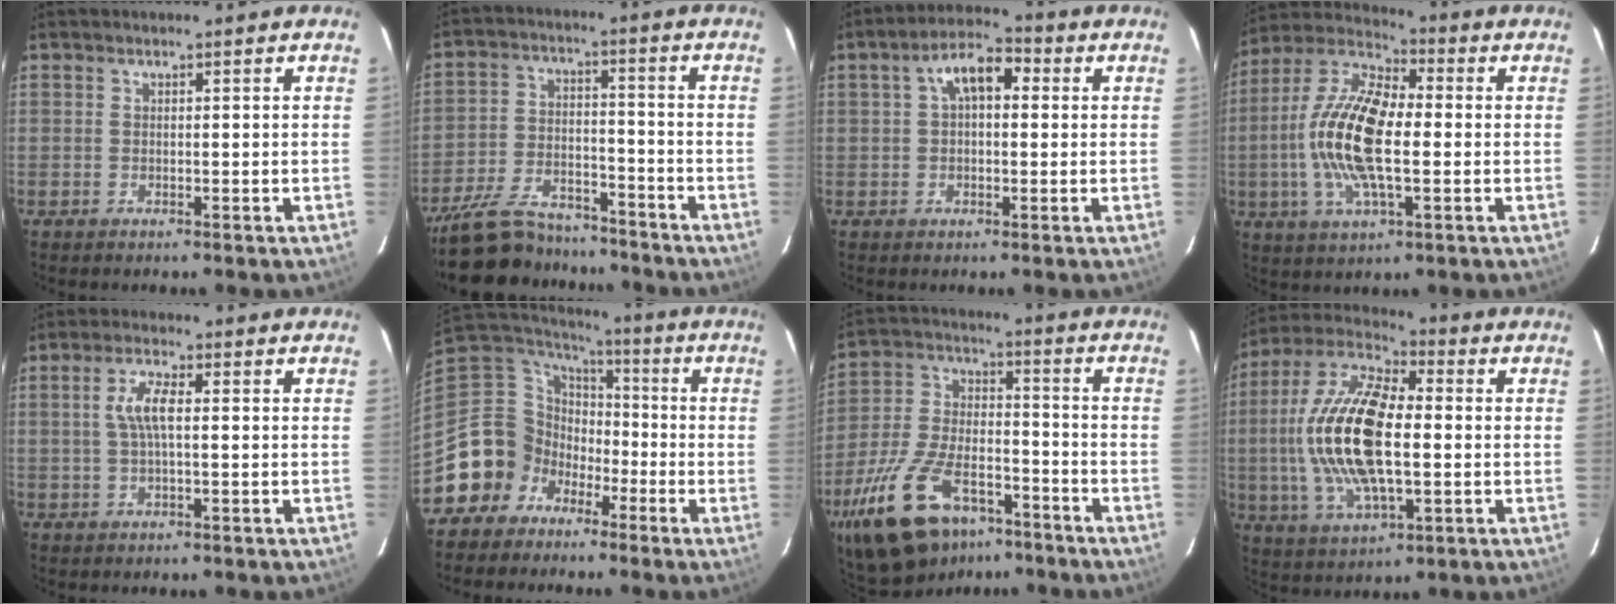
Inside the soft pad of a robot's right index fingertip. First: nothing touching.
{"total": 17.6, "force": [-14.8, 6.6, 6.9], "torque": [-0.165, -0.003, -0.235]}
{"total": 7.2, "force": [1.6, 3.9, 5.8], "torque": [-0.105, 0.029, 0.025]}
{"total": 16.8, "force": [-1.2, 6.5, 15.5], "torque": [-0.309, 0.008, -0.035]}
{"total": 5.0, "force": [0.4, 1.5, 4.8], "torque": [-0.094, 0.007, 0.011]}
{"total": 11.9, "force": [-5.6, 10.3, 2.0], "torque": [-0.068, 0.031, -0.110]}
{"total": 22.9, "force": [-14.5, 11.1, 13.8], "torque": [-0.288, -0.009, -0.243]}
{"total": 20.6, "force": [-0.5, 8.8, 18.7], "torque": [-0.377, 0.004, -0.013]}